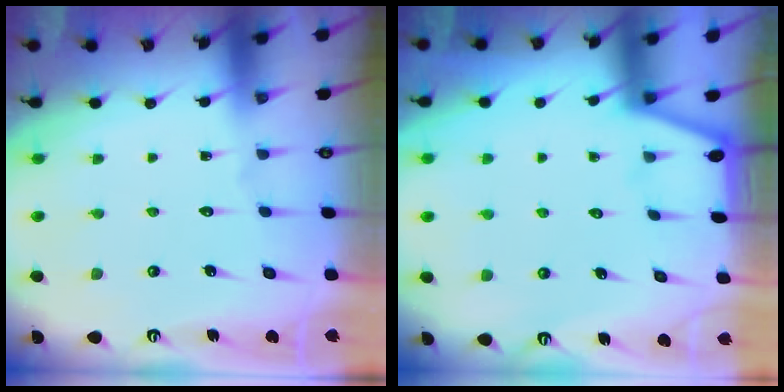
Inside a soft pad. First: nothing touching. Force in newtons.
{"total": 0.7, "press": 0.6, "slide": 0.2}